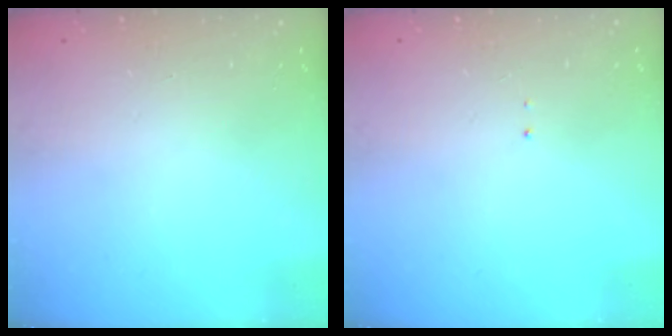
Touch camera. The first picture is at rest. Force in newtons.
{"total": 0.7, "press": 0.7, "slide": 0.1}